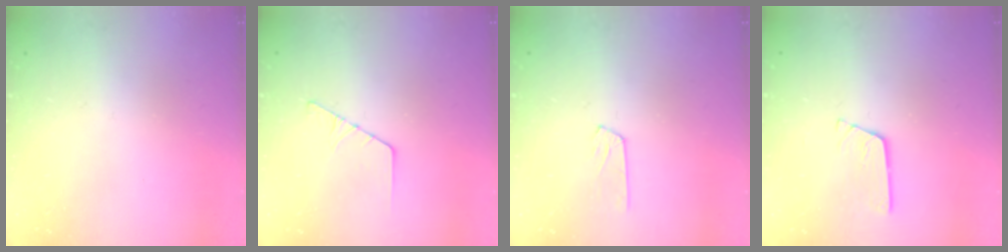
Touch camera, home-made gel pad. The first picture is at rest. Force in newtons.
{"total": 2.6, "press": 2.6, "slide": 0.3}
{"total": 4.8, "press": 4.8, "slide": 0.5}
{"total": 2.6, "press": 2.6, "slide": 0.3}